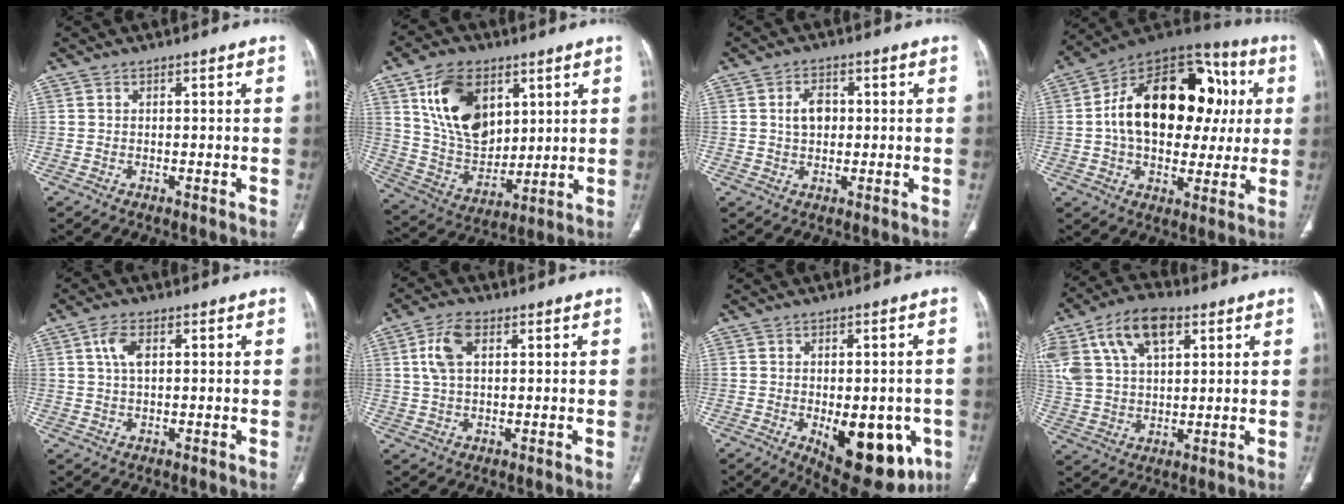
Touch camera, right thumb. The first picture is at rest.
{"total": 17.5, "force": [7.0, 11.3, 11.4], "torque": [-0.172, -0.033, 0.146]}
{"total": 4.4, "force": [0.5, 3.0, 3.1], "torque": [-0.046, 0.005, 0.007]}
{"total": 26.5, "force": [3.4, 17.0, 20.1], "torque": [-0.282, 0.034, 0.050]}
{"total": 4.5, "force": [1.4, 2.4, 3.6], "torque": [-0.073, 0.006, 0.028]}
{"total": 7.0, "force": [2.2, 3.9, 5.3], "torque": [-0.113, 0.009, 0.045]}
{"total": 17.0, "force": [-5.5, 8.5, 13.6], "torque": [-0.137, -0.002, -0.050]}
{"total": 18.4, "force": [8.0, 10.8, 12.5], "torque": [-0.249, 0.011, 0.147]}